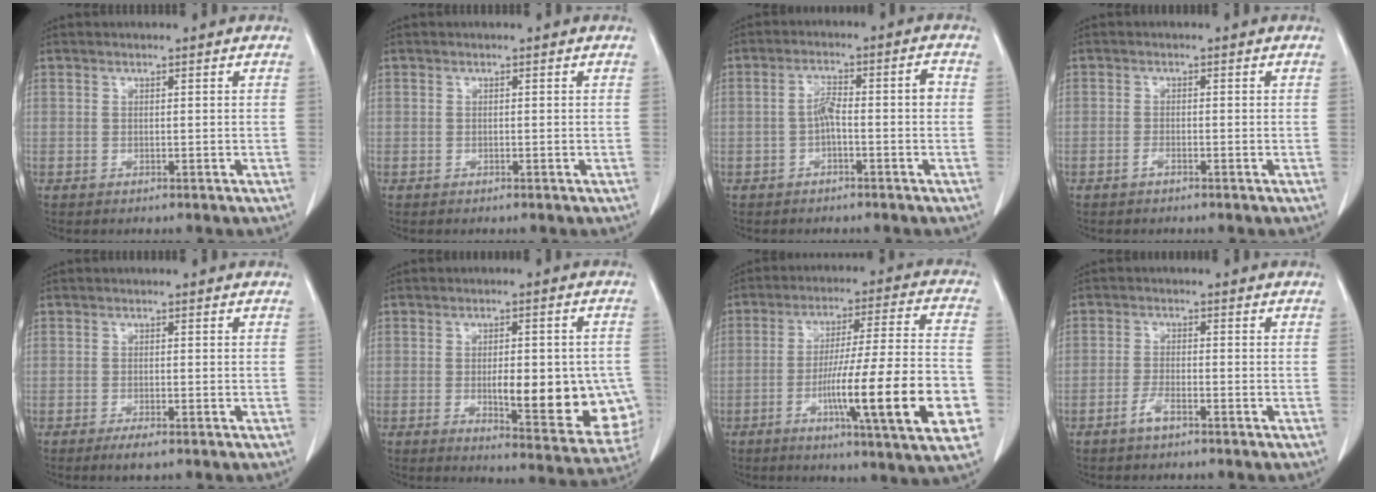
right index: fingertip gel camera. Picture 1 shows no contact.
{"total": 0.0}
{"total": 5.1, "force": [-0.8, 1.1, 4.9], "torque": [-0.087, 0.024, -0.013]}
{"total": 0.8, "force": [-0.6, 0.2, 0.5], "torque": [-0.007, 0.003, -0.011]}
{"total": 2.1, "force": [-1.2, 0.4, 1.7], "torque": [-0.030, -0.003, -0.020]}
{"total": 15.9, "force": [-2.6, 5.2, 14.9], "torque": [-0.140, 0.005, -0.011]}
{"total": 20.5, "force": [-6.1, 0.6, 19.6], "torque": [-0.267, -0.011, -0.091]}
{"total": 2.5, "force": [-1.7, 0.5, 1.7], "torque": [-0.035, 0.002, -0.033]}